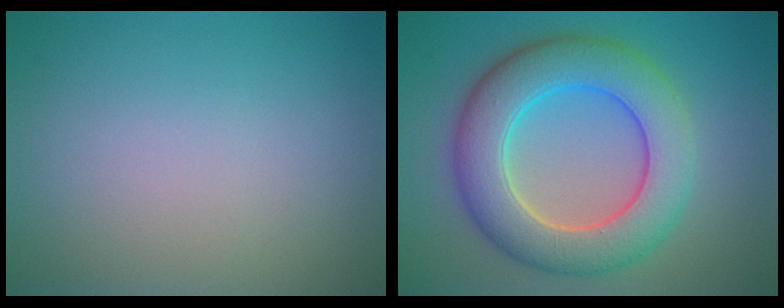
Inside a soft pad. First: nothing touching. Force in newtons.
{"total": 8.6, "press": 8.6, "slide": 0.1}